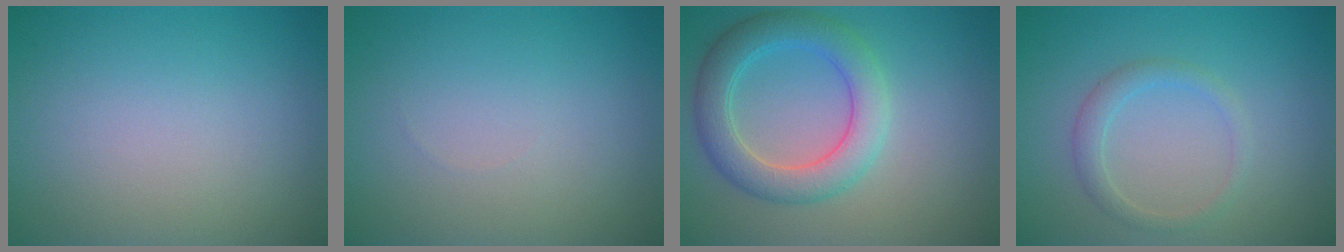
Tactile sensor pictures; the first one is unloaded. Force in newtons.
{"total": 0.0}
{"total": 5.0, "press": 5.0, "slide": 0.1}
{"total": 1.8, "press": 1.8, "slide": 0.1}